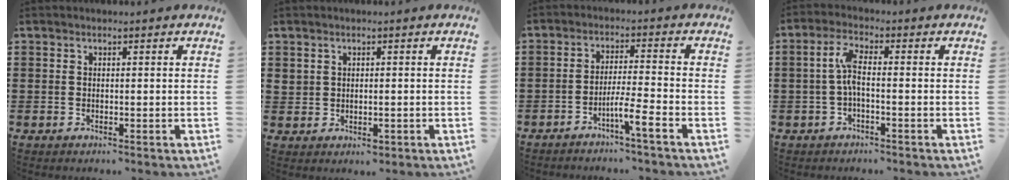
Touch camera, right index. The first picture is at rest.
{"total": 1.4, "force": [0.4, 1.1, 0.7], "torque": [-0.017, 0.003, 0.006]}
{"total": 4.8, "force": [-3.2, -0.3, 3.5], "torque": [-0.068, -0.006, -0.062]}
{"total": 4.2, "force": [-0.5, 1.1, 4.0], "torque": [-0.091, 0.000, -0.016]}